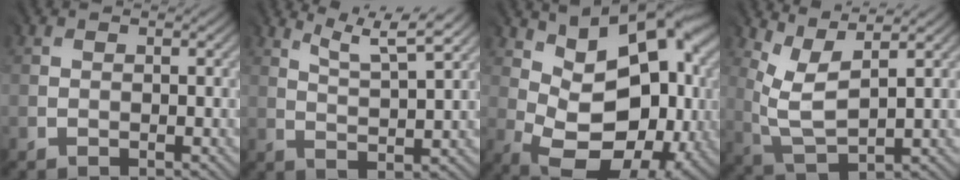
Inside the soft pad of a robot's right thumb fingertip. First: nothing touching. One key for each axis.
{"total": 6.0, "fx": 4.6, "fy": 0.5, "fz": 3.9, "tx": -0.073, "ty": 0.000, "tz": 0.092}
{"total": 17.8, "fx": 2.9, "fy": 11.2, "fz": 13.6, "tx": -0.183, "ty": 0.002, "tz": 0.081}
{"total": 5.3, "fx": 3.3, "fy": 1.4, "fz": 4.0, "tx": -0.097, "ty": -0.001, "tz": 0.075}